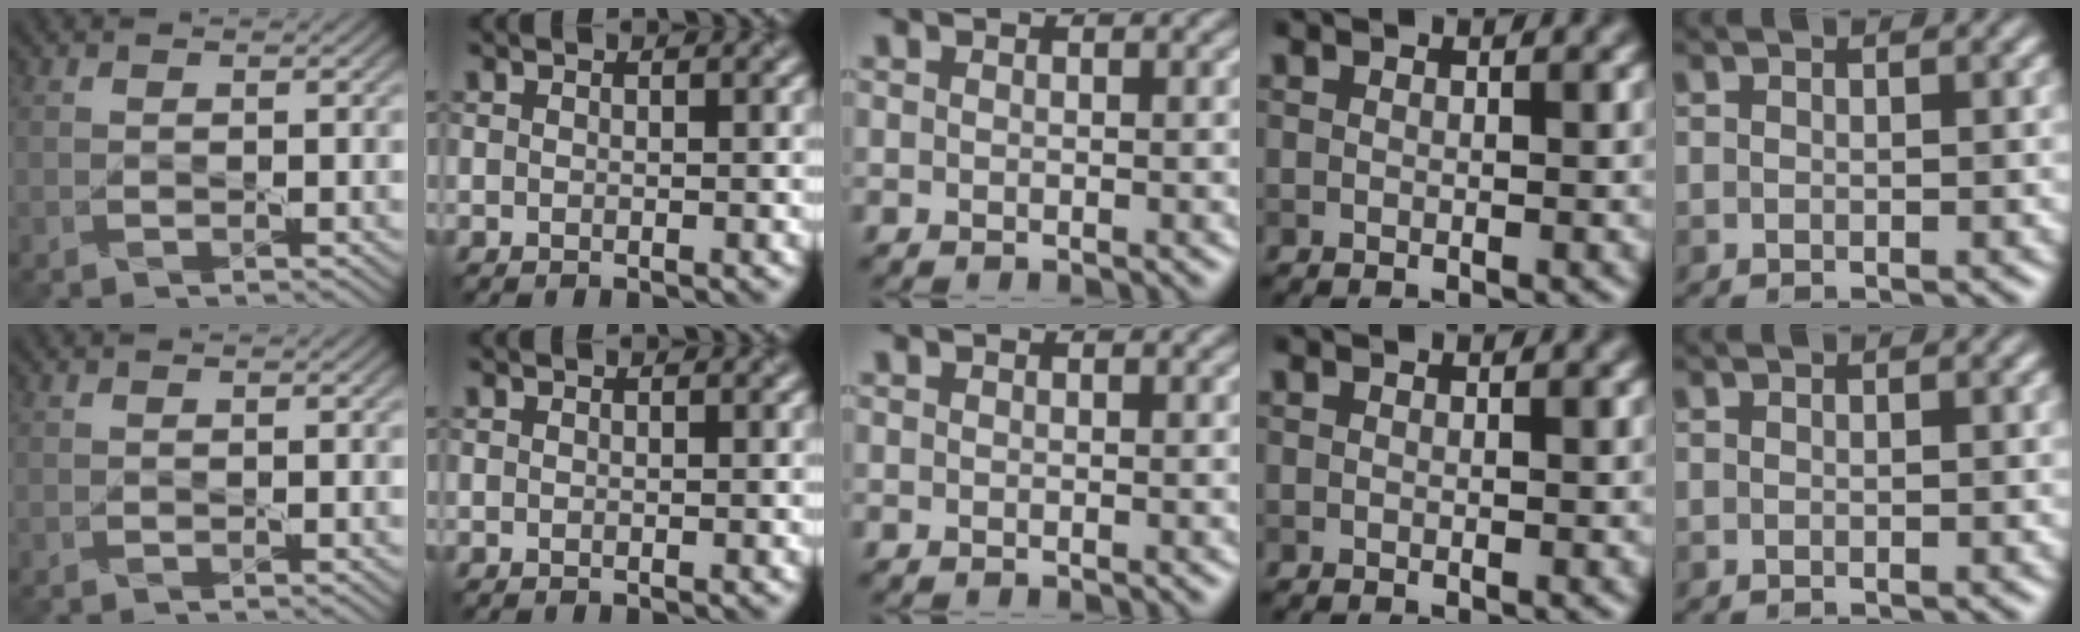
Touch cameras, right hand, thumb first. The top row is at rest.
{}